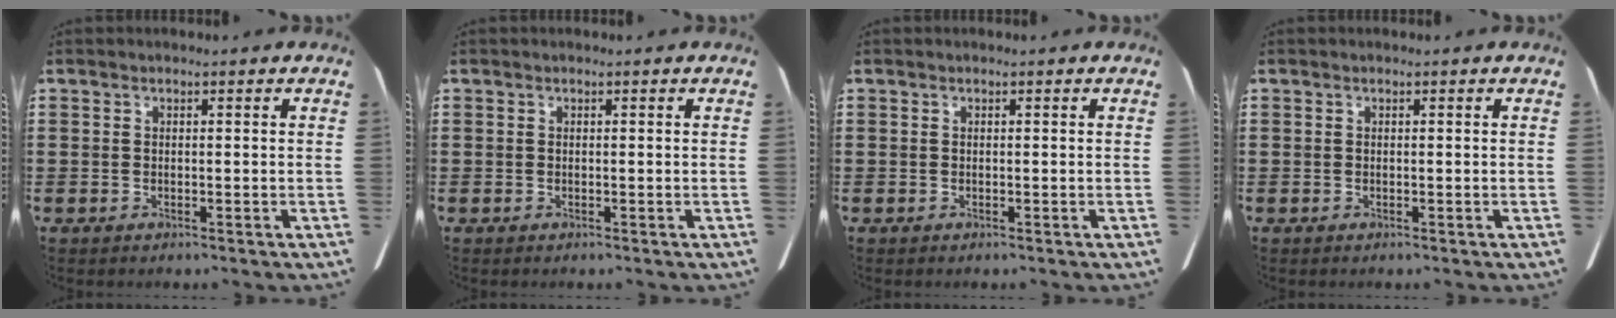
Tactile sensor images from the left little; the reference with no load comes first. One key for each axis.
{"total": 0.0}
{"total": 0.0}
{"total": 0.0}